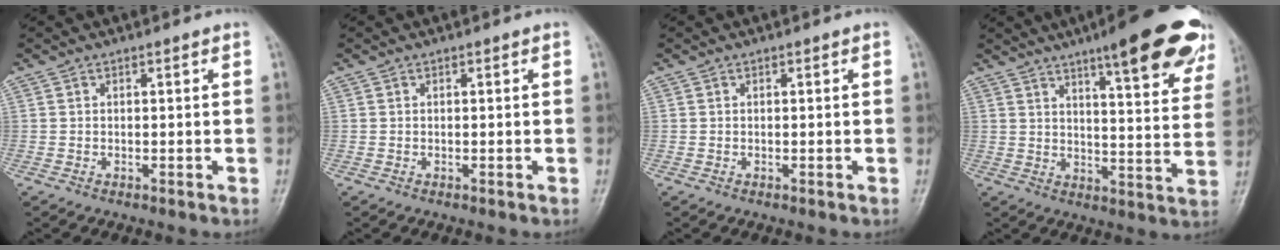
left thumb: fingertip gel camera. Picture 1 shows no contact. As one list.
[{"total": 0.0}, {"total": 0.0}, {"total": 21.2, "force": [13.7, 4.7, 15.5], "torque": [-0.172, -0.048, 0.173]}]